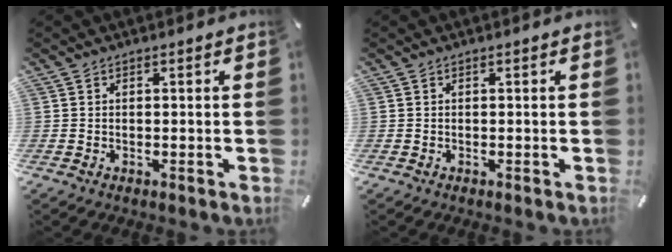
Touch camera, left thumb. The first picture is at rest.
{"total": 0.0}